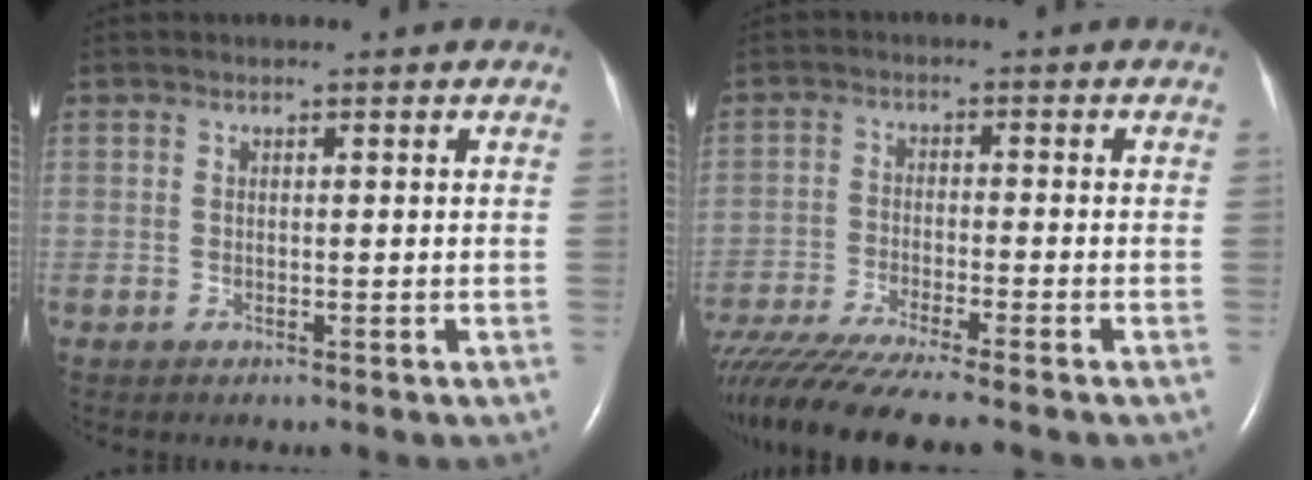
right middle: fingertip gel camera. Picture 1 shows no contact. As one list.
[{"total": 13.3, "force": [-11.4, -0.1, 6.9], "torque": [-0.117, -0.032, -0.189]}]